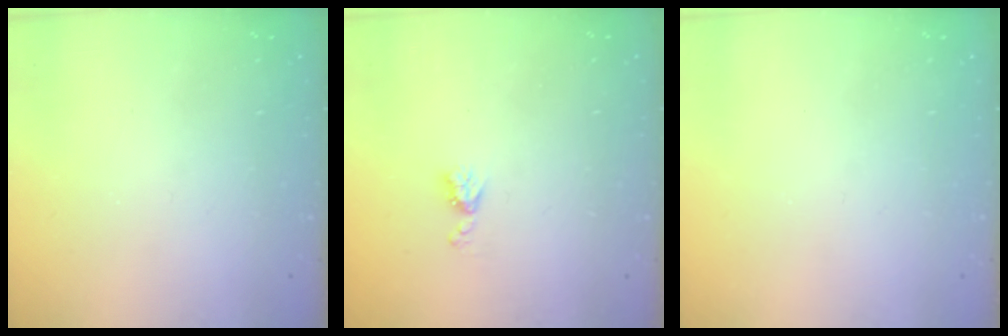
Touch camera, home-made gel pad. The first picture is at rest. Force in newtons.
{"total": 4.5, "press": 4.5, "slide": 0.5}
{"total": 0.0}